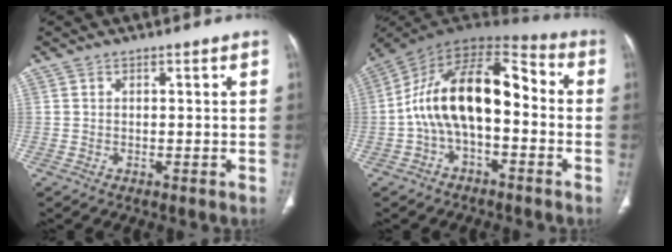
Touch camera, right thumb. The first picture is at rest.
{"total": 17.6, "force": [-1.7, 9.2, 14.9], "torque": [-0.242, 0.060, -0.039]}